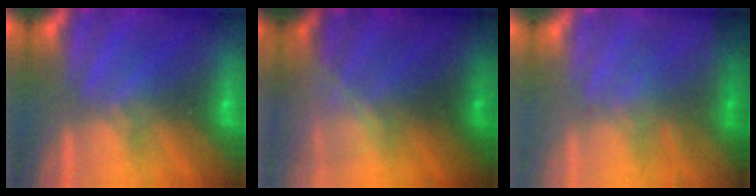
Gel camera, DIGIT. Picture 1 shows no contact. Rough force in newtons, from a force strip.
{"total": 2.4}
{"total": 2.6}